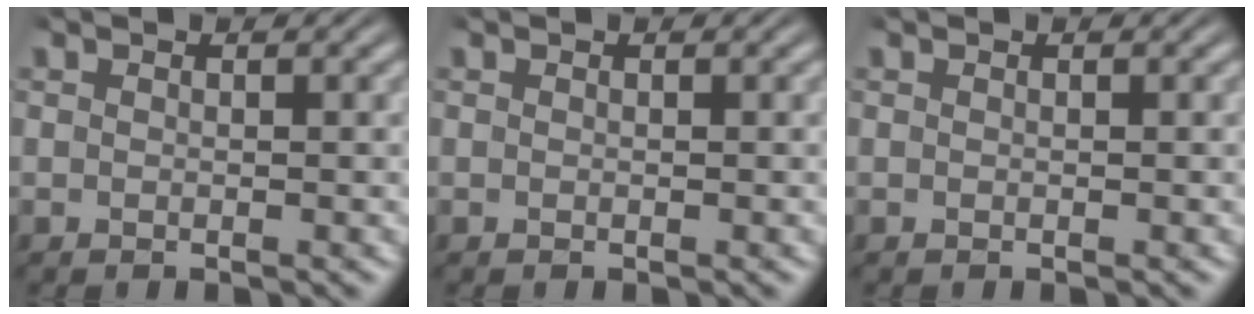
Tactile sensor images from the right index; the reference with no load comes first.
{"total": 0.0}
{"total": 0.0}